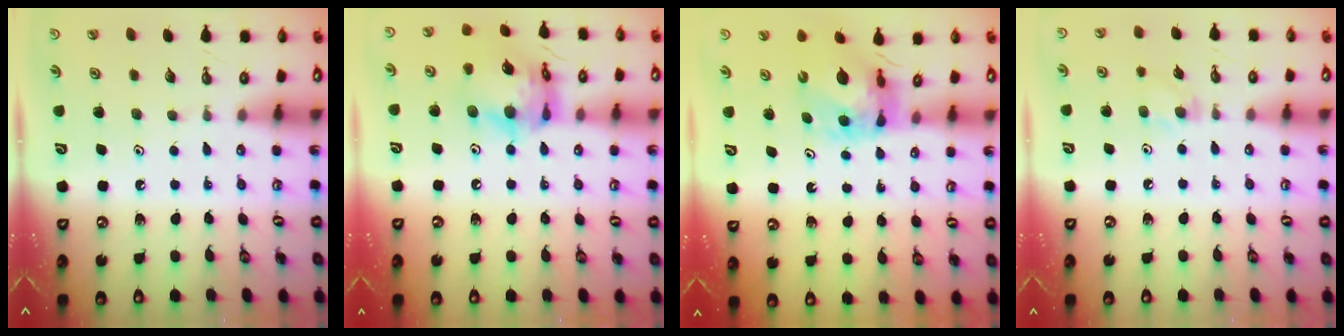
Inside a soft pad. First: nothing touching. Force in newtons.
{"total": 16.0, "press": 15.9, "slide": 1.8}
{"total": 10.6, "press": 10.5, "slide": 1.3}
{"total": 5.6, "press": 5.5, "slide": 1.0}